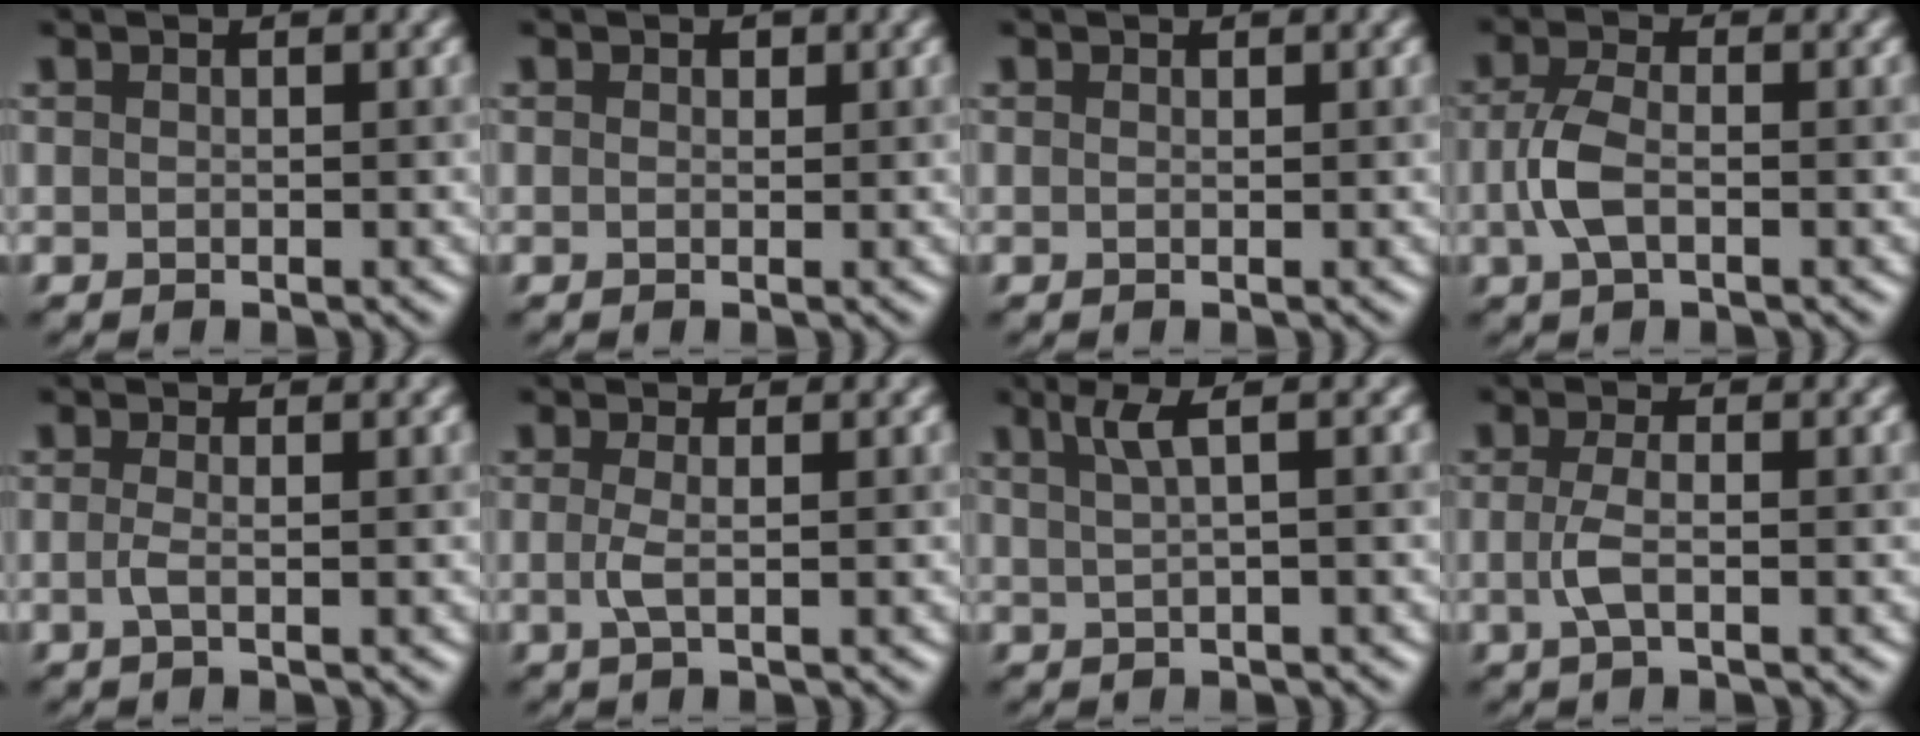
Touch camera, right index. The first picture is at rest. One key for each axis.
{"total": 0.6, "fx": 0.3, "fy": 0.4, "fz": 0.3, "tx": -0.005, "ty": -0.002, "tz": 0.001}
{"total": 0.0}
{"total": 3.2, "fx": -0.6, "fy": 1.6, "fz": 2.7, "tx": -0.064, "ty": 0.001, "tz": -0.016}
{"total": 1.3, "fx": -0.3, "fy": 0.3, "fz": 1.2, "tx": -0.025, "ty": -0.004, "tz": -0.008}
{"total": 1.7, "fx": -0.2, "fy": 0.4, "fz": 1.6, "tx": -0.035, "ty": -0.002, "tz": -0.006}
{"total": 2.7, "fx": 1.1, "fy": 0.6, "fz": 2.4, "tx": -0.036, "ty": 0.007, "tz": 0.019}
{"total": 2.2, "fx": -0.4, "fy": 0.6, "fz": 2.1, "tx": -0.048, "ty": -0.002, "tz": -0.013}